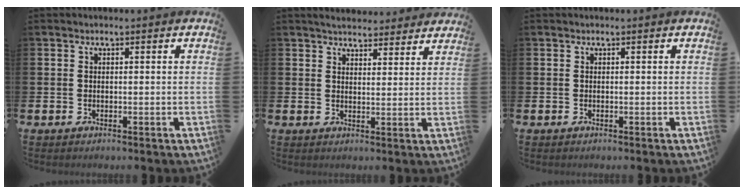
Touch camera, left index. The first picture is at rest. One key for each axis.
{"total": 4.0, "fx": 3.9, "fy": 0.7, "fz": 0.4, "tx": -0.010, "ty": -0.020, "tz": 0.070}
{"total": 0.0}